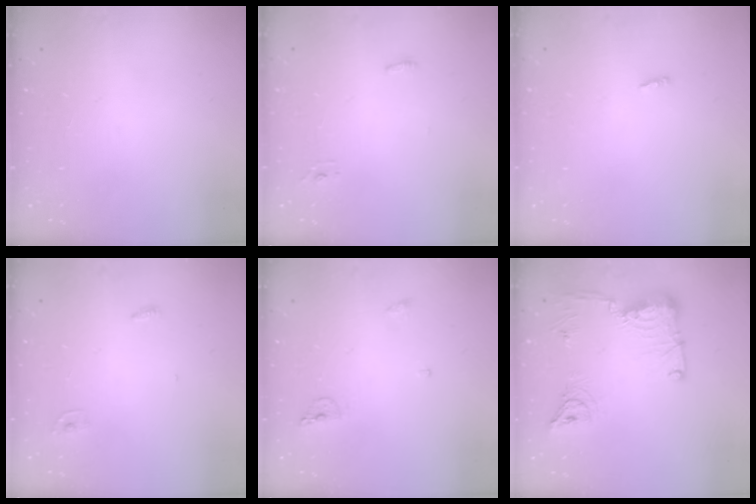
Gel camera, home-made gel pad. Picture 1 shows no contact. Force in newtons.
{"total": 7.6, "press": 3.8, "slide": 6.6}
{"total": 1.9, "press": 1.9, "slide": 0.2}
{"total": 2.8, "press": 2.8, "slide": 0.1}
{"total": 5.7, "press": 5.6, "slide": 1.2}
{"total": 14.7, "press": 14.6, "slide": 2.1}